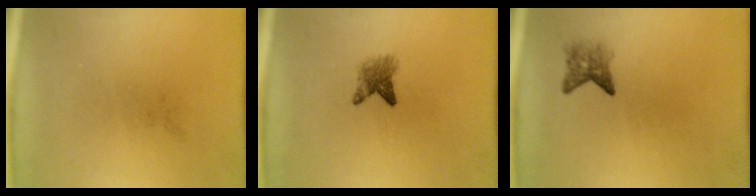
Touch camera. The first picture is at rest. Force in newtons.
{"total": 2.7}
{"total": 2.2}